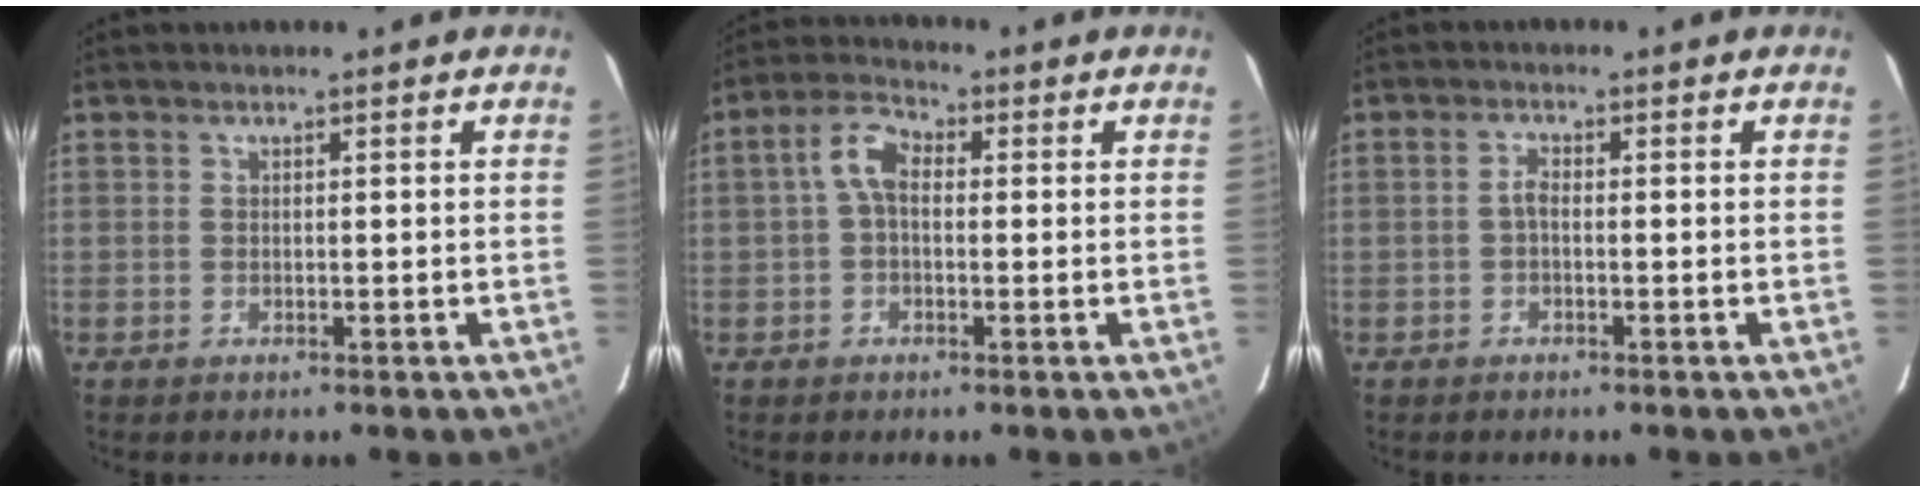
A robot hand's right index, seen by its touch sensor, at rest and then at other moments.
{"total": 4.5, "force": [-0.1, 2.7, 3.6], "torque": [-0.075, 0.018, -0.002]}
{"total": 1.4, "force": [-0.5, 0.6, 1.1], "torque": [-0.024, 0.006, -0.011]}